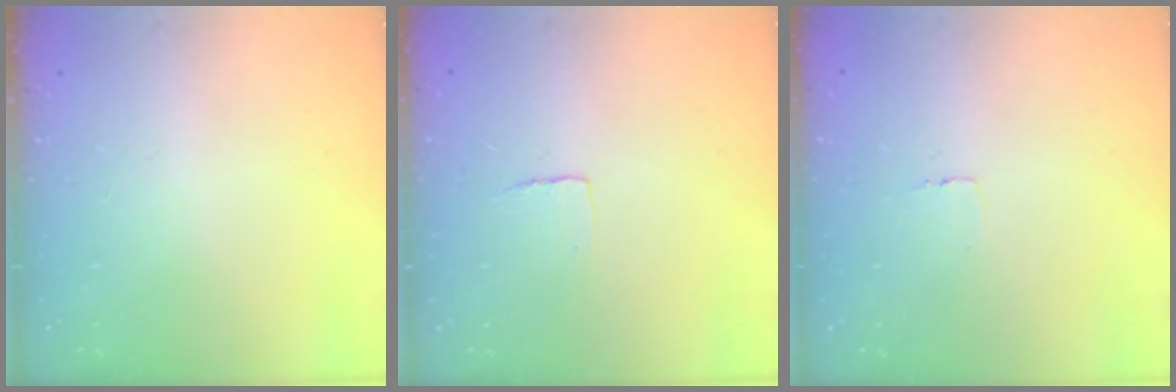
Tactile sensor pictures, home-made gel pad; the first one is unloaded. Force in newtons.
{"total": 4.0, "press": 4.0, "slide": 0.2}
{"total": 2.3, "press": 2.3, "slide": 0.1}